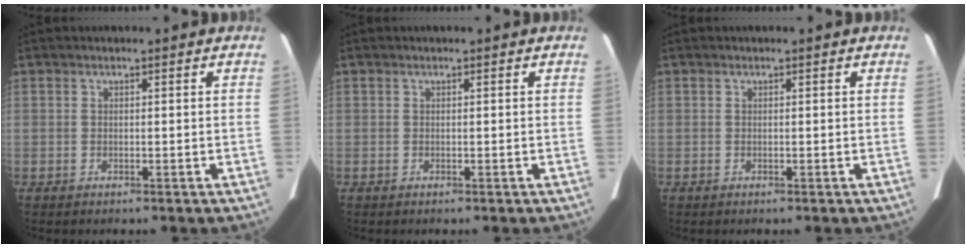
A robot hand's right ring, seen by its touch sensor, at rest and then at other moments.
{"total": 0.0}
{"total": 0.0}